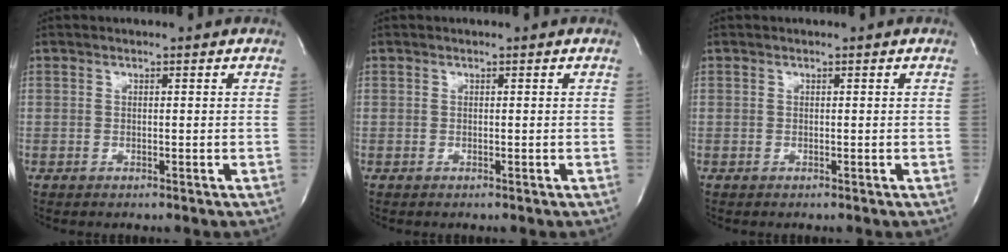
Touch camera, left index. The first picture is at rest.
{"total": 0.0}
{"total": 0.0}